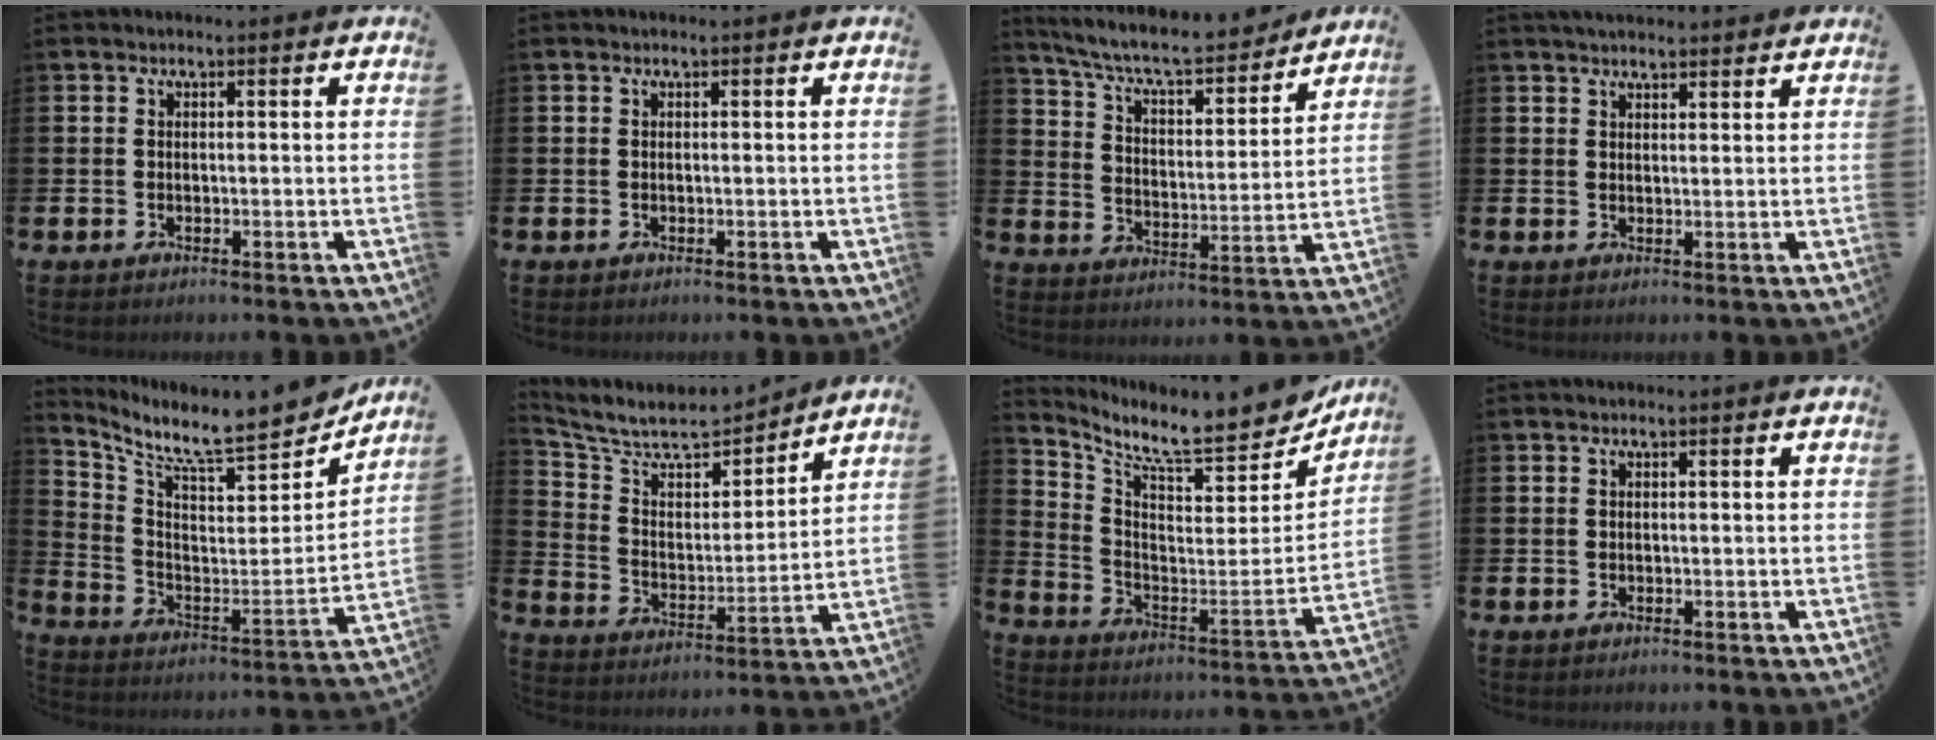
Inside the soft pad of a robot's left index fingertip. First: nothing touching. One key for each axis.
{"total": 0.0}
{"total": 8.1, "fx": 7.4, "fy": 1.4, "fz": 2.9, "tx": -0.083, "ty": -0.056, "tz": 0.125}
{"total": 2.9, "fx": 2.8, "fy": 0.4, "fz": 0.5, "tx": -0.013, "ty": -0.009, "tz": 0.051}
{"total": 9.4, "fx": 8.6, "fy": 1.4, "fz": 3.6, "tx": -0.090, "ty": -0.081, "tz": 0.135}
{"total": 7.8, "fx": 6.9, "fy": 2.6, "fz": 2.3, "tx": -0.086, "ty": -0.052, "tz": 0.119}
{"total": 8.5, "fx": 7.5, "fy": 2.0, "fz": 3.5, "tx": -0.075, "ty": -0.076, "tz": 0.117}
{"total": 0.0}